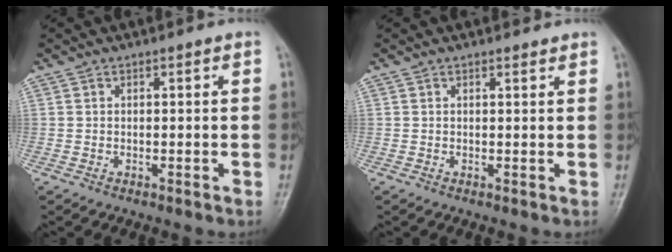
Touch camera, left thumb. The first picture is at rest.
{"total": 0.9, "force": [0.8, 0.2, -0.1], "torque": [0.001, -0.007, 0.012]}